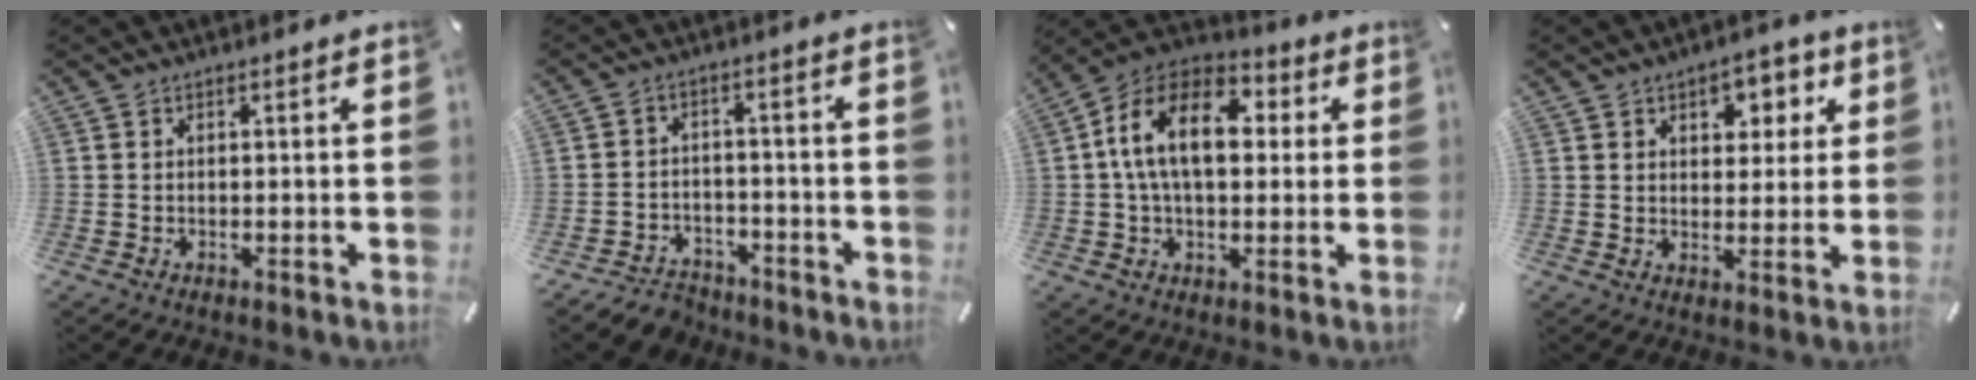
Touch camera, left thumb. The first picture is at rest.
{"total": 5.2, "force": [-4.1, 3.0, 1.2], "torque": [-0.027, 0.019, -0.081]}
{"total": 15.4, "force": [2.4, 9.6, 11.8], "torque": [-0.239, 0.006, 0.038]}
{"total": 6.3, "force": [2.8, 4.9, 2.6], "torque": [-0.012, -0.013, 0.039]}